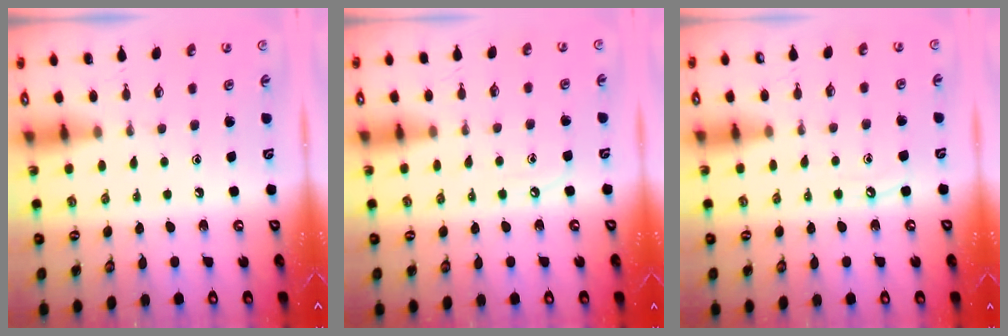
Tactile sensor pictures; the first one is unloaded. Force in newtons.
{"total": 7.0, "press": 7.0, "slide": 0.7}
{"total": 6.2, "press": 6.2, "slide": 0.7}